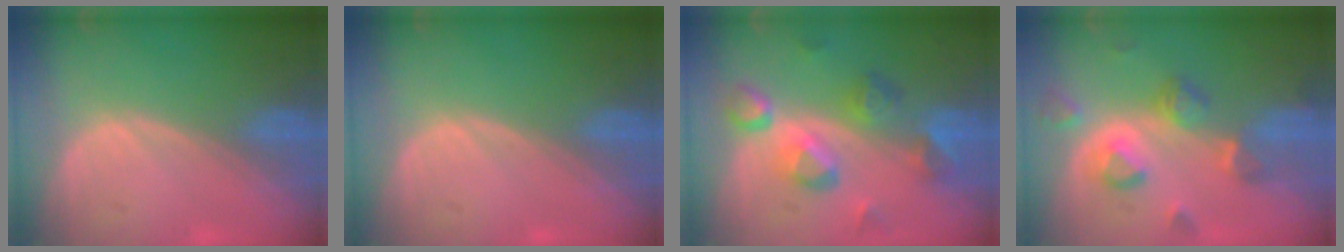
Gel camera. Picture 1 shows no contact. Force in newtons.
{"total": 0.0}
{"total": 9.4, "press": 8.1, "slide": 4.6}
{"total": 7.1, "press": 6.9, "slide": 1.6}